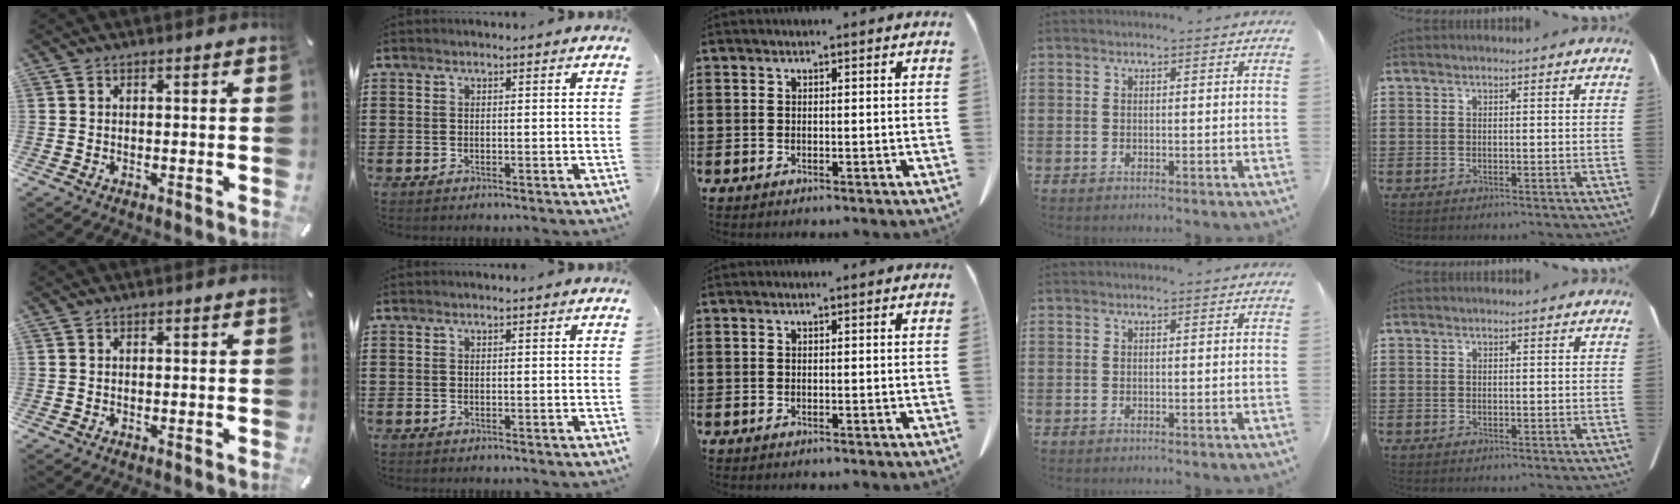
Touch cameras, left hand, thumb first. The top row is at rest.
{}